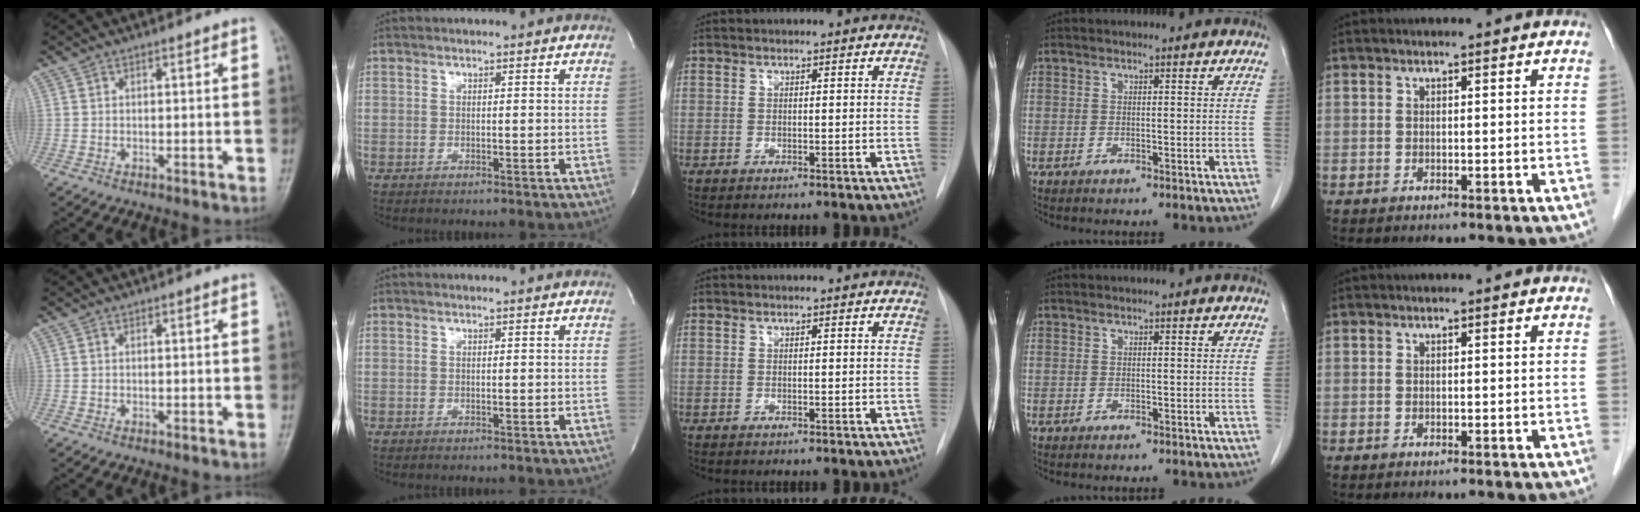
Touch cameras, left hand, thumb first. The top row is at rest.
{}